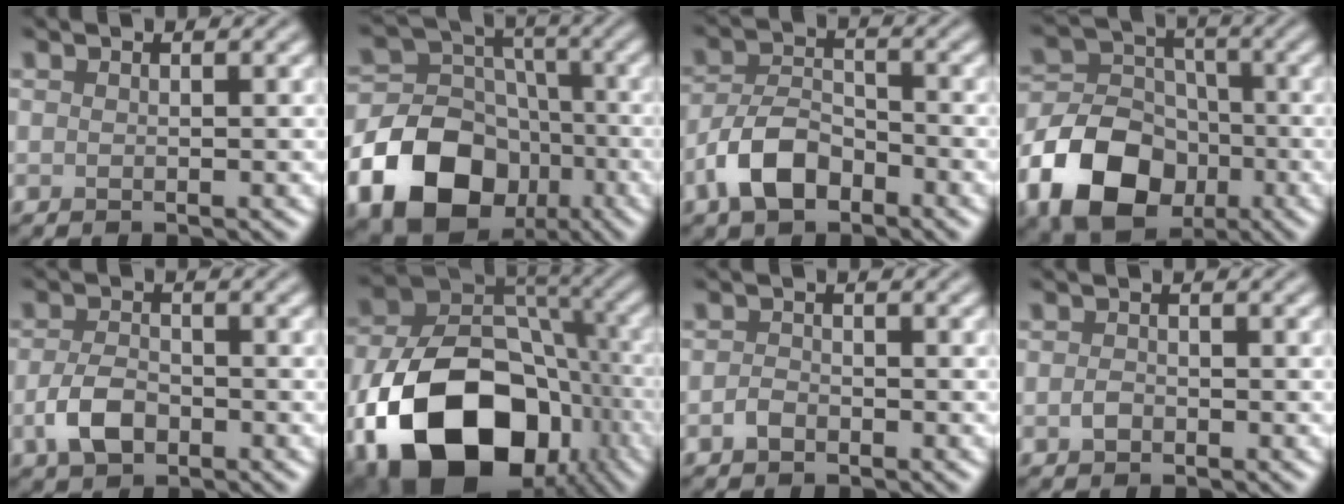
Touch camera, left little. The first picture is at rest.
{"total": 13.4, "force": [-6.0, 10.3, 6.1], "torque": [-0.141, -0.013, -0.122]}
{"total": 5.1, "force": [-2.9, 2.8, 3.1], "torque": [-0.056, 0.004, -0.063]}
{"total": 10.4, "force": [-4.6, 7.5, 5.6], "torque": [-0.107, -0.007, -0.098]}
{"total": 3.4, "force": [-1.4, 2.0, 2.4], "torque": [-0.049, -0.002, -0.032]}
{"total": 17.5, "force": [-7.3, 11.7, 10.6], "torque": [-0.182, -0.028, -0.121]}
{"total": 1.3, "force": [-0.8, 0.8, 0.6], "torque": [-0.011, 0.002, -0.017]}
{"total": 1.0, "force": [-0.4, 0.7, 0.6], "torque": [-0.013, -0.002, -0.010]}